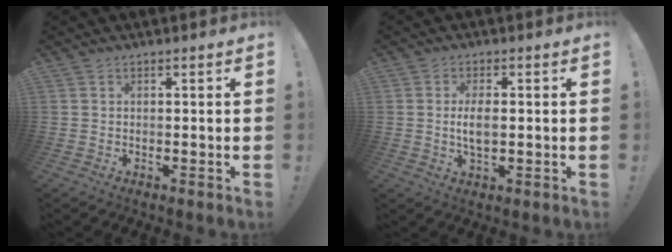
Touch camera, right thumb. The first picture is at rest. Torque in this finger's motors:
{"motor_torque": [0.33, 0.57, 0.50, -0.04, 0.00]}